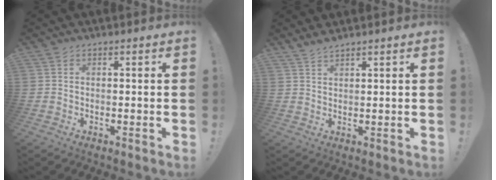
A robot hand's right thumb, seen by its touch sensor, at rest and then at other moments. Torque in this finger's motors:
{"motor_torque": [-1.33, 3.06, 0.33, 0.50, 0.09]}